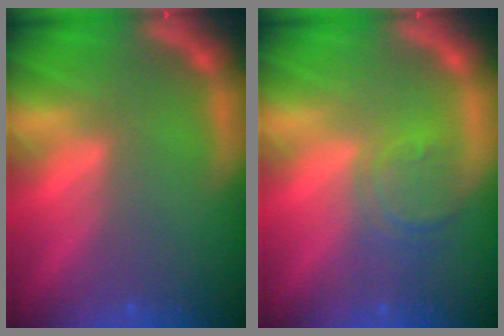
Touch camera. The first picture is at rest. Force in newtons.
{"total": 3.0}